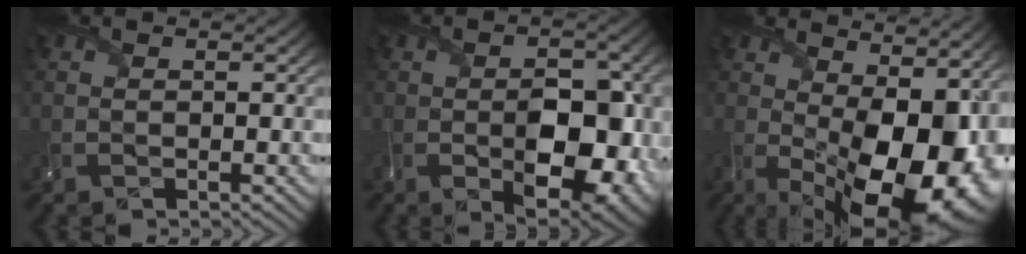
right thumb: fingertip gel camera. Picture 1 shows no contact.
{"total": 10.6, "force": [-2.0, 6.1, 8.4], "torque": [-0.122, -0.021, -0.016]}
{"total": 18.3, "force": [-0.5, 9.9, 15.4], "torque": [-0.194, -0.031, 0.028]}